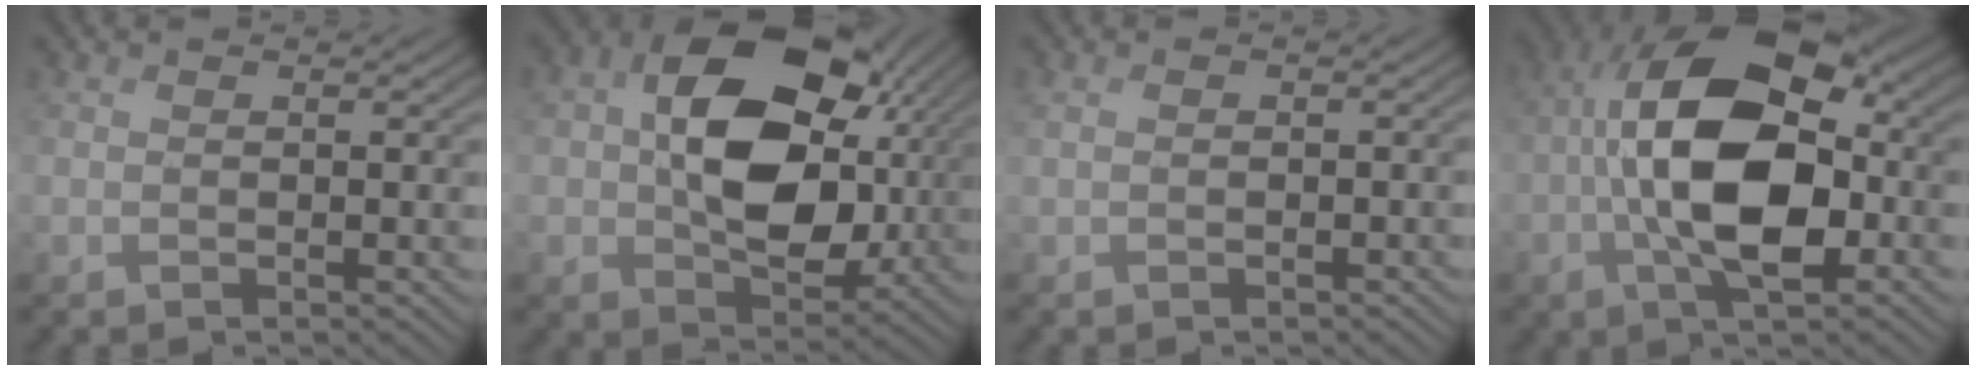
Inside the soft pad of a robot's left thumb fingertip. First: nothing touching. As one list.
[{"total": 15.6, "force": [2.3, 11.0, 10.8], "torque": [-0.181, -0.004, 0.049]}, {"total": 1.6, "force": [-0.1, 1.1, 1.2], "torque": [-0.025, -0.002, 0.004]}, {"total": 15.1, "force": [-1.5, 7.7, 12.8], "torque": [-0.243, 0.014, -0.044]}]